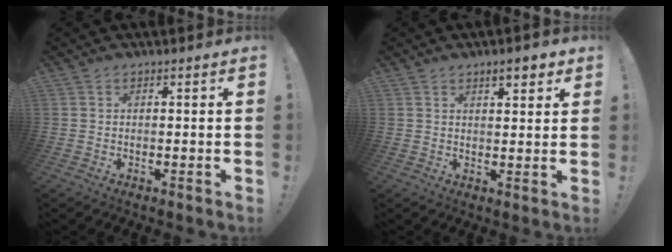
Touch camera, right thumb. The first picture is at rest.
{"total": 4.8, "force": [3.2, 1.7, 3.2], "torque": [-0.027, -0.018, 0.049]}